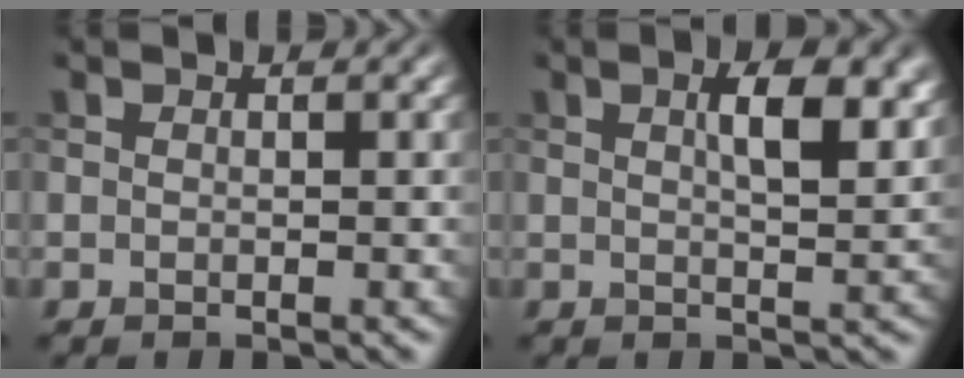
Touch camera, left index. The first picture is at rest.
{"total": 4.9, "force": [1.8, 1.6, 4.2], "torque": [-0.062, 0.003, 0.030]}